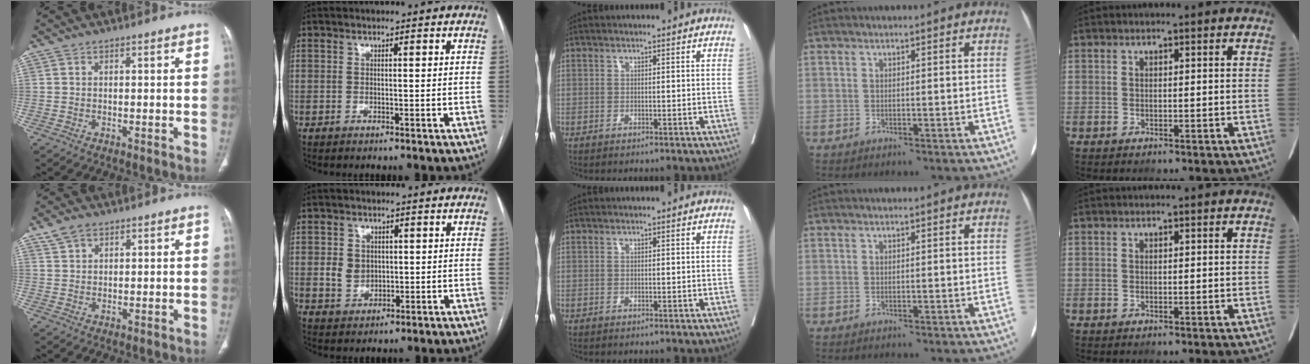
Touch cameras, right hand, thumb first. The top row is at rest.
{"thumb": {"total": 3.4, "force": [2.3, 1.9, 1.7], "torque": [-0.032, 0.002, 0.051]}, "index": {"total": 4.3, "force": [0.4, 3.7, 2.0], "torque": [-0.036, 0.009, 0.017]}}